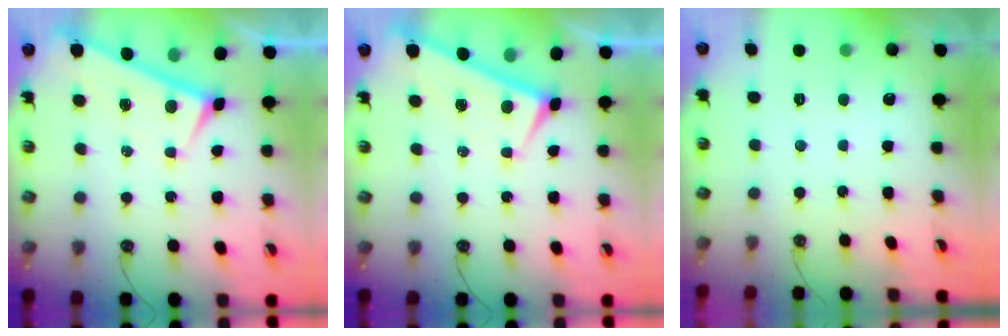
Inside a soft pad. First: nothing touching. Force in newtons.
{"total": 0.0}
{"total": 0.0}